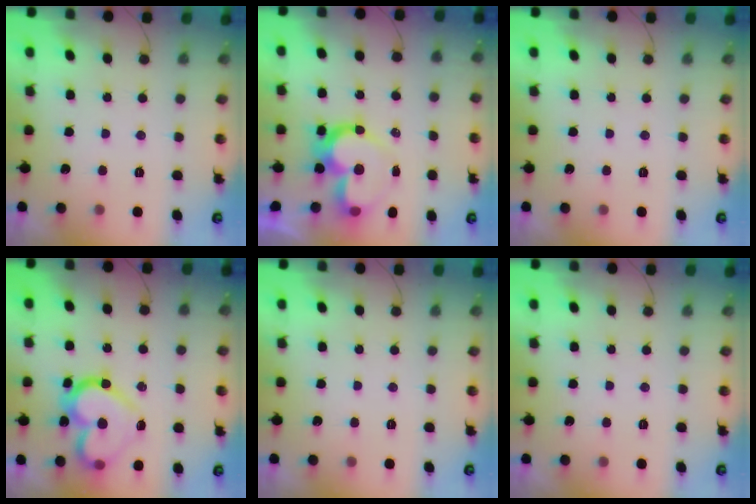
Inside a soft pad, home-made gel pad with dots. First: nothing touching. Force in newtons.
{"total": 12.0, "press": 11.9, "slide": 1.6}
{"total": 0.0}
{"total": 17.6, "press": 17.5, "slide": 1.2}
{"total": 0.0}
{"total": 0.0}